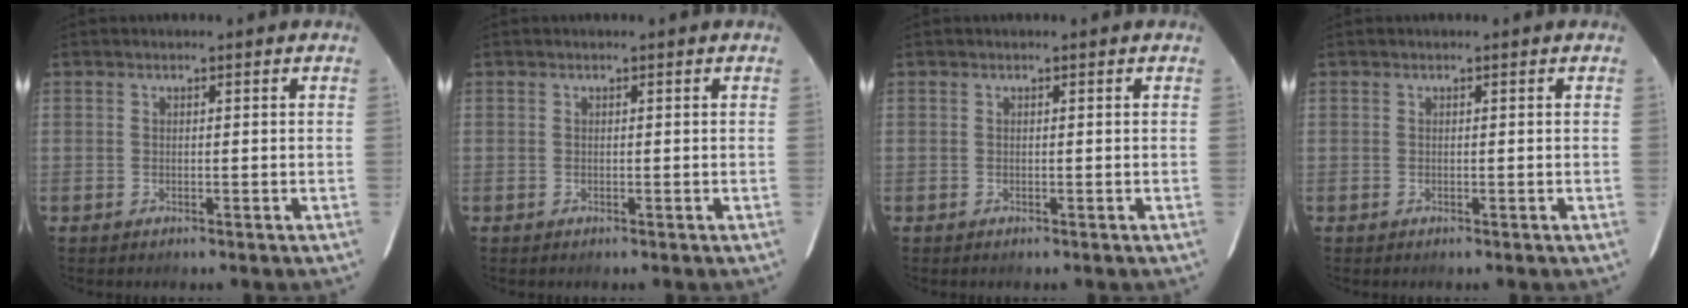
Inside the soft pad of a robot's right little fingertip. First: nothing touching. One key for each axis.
{"total": 0.0}
{"total": 0.0}
{"total": 0.0}